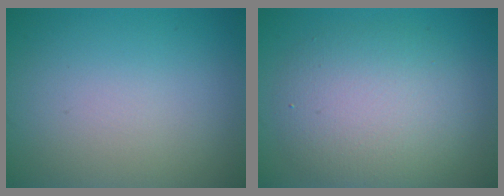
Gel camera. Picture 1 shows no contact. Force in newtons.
{"total": 6.1, "press": 6.1, "slide": 0.3}